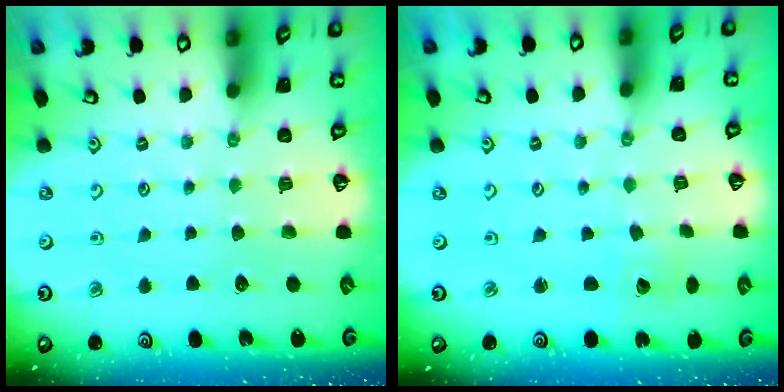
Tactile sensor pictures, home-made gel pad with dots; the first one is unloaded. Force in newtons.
{"total": 2.0, "press": 2.0, "slide": 0.2}